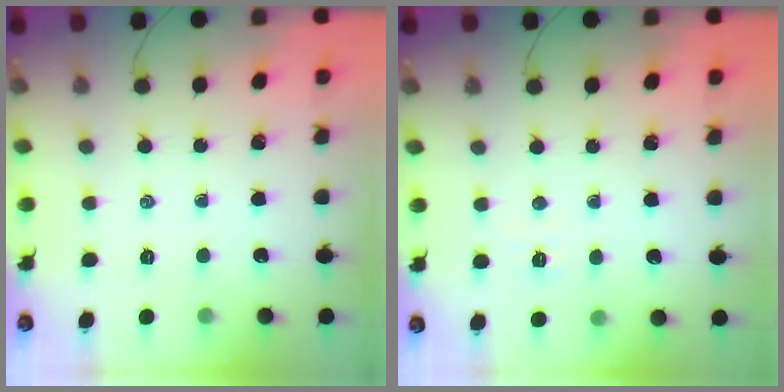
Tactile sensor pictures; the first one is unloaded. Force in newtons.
{"total": 2.3, "press": 2.2, "slide": 0.7}